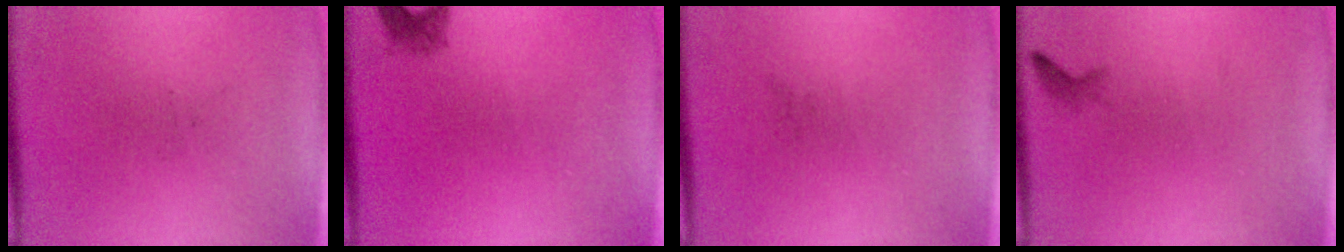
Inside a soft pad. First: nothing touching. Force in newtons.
{"total": 1.5}
{"total": 0.0}
{"total": 0.7}